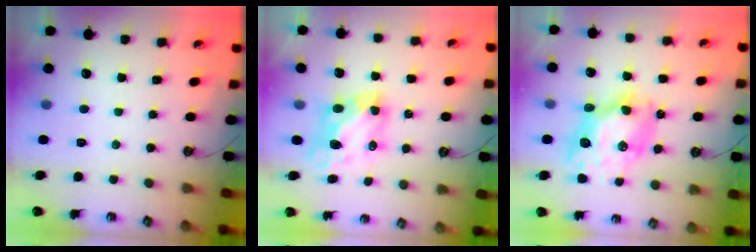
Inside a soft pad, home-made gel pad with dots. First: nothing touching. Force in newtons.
{"total": 6.3, "press": 6.3, "slide": 0.7}
{"total": 13.0, "press": 12.9, "slide": 1.3}